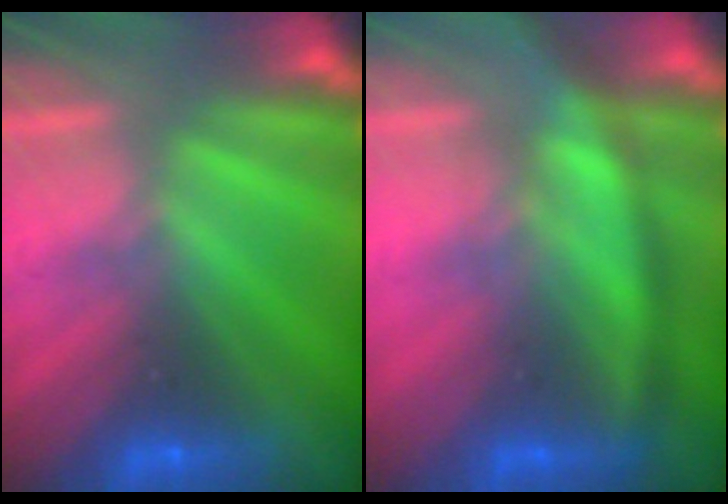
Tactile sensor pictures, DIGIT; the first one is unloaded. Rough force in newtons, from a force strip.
{"total": 3.1}